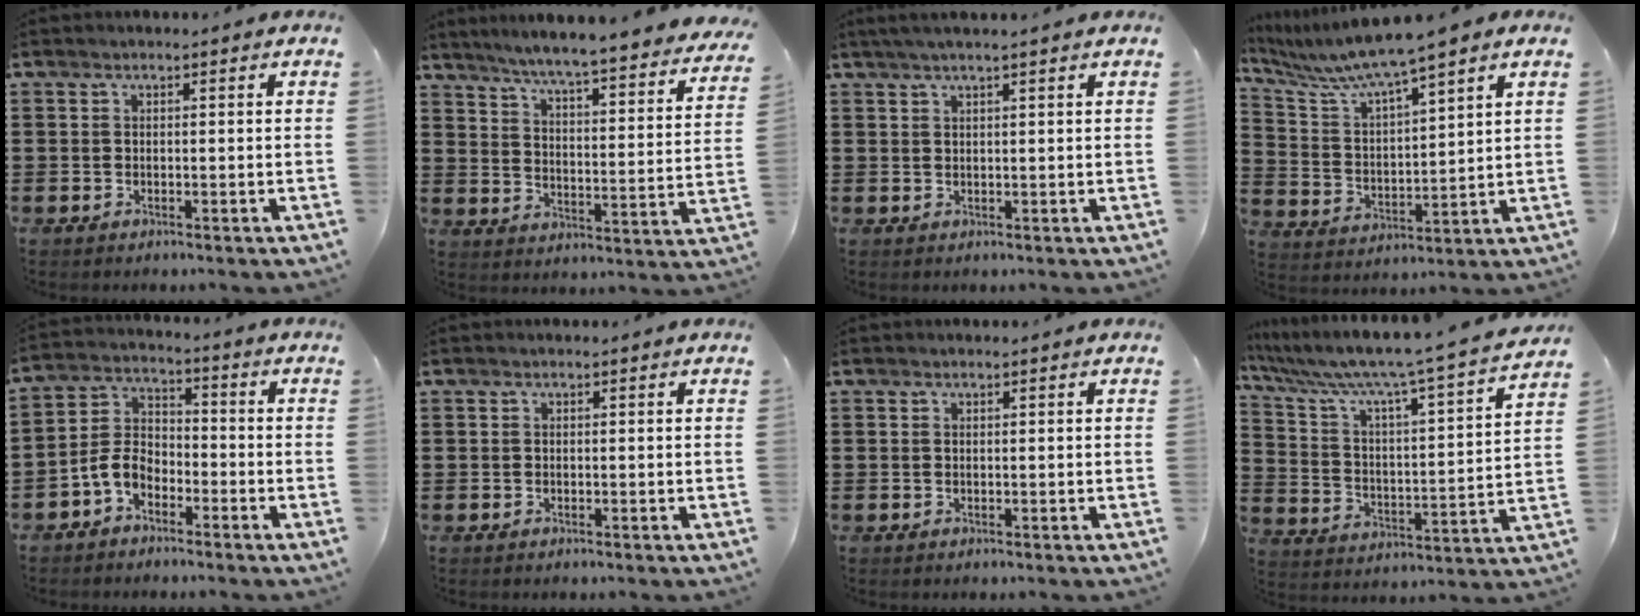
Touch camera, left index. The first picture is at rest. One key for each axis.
{"total": 4.8, "fx": 4.4, "fy": -1.0, "fz": 1.7, "tx": -0.055, "ty": -0.045, "tz": 0.066}
{"total": 1.9, "fx": 1.4, "fy": -0.2, "fz": 1.3, "tx": -0.025, "ty": 0.000, "tz": 0.026}
{"total": 7.1, "fx": 6.2, "fy": -0.3, "fz": 3.4, "tx": -0.094, "ty": -0.037, "tz": 0.102}
{"total": 5.7, "fx": -3.8, "fy": 3.2, "fz": 2.9, "tx": -0.081, "ty": 0.005, "tz": -0.082}
{"total": 0.0}
{"total": 0.0}
{"total": 7.9, "fx": 6.6, "fy": -0.2, "fz": 4.3, "tx": -0.112, "ty": -0.058, "tz": 0.100}